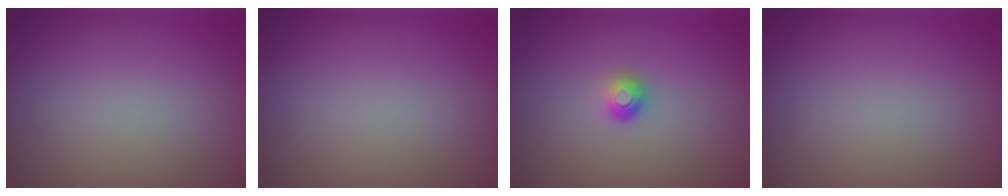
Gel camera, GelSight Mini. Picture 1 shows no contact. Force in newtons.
{"total": 0.0}
{"total": 1.3, "press": 1.2, "slide": 0.7}
{"total": 0.0}